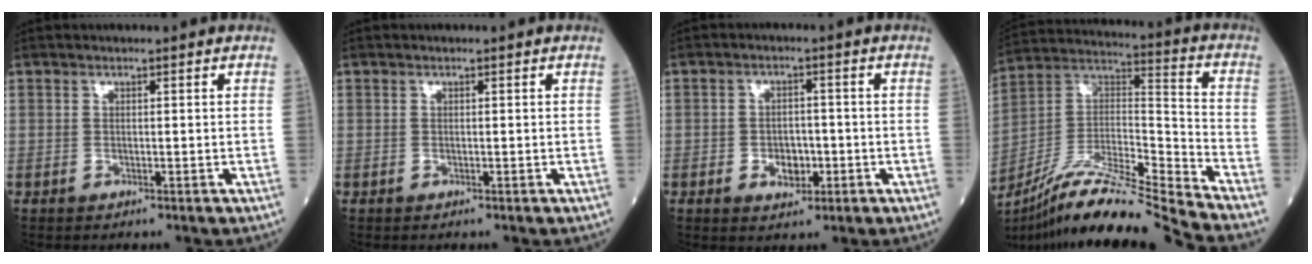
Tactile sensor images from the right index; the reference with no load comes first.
{"total": 0.0}
{"total": 4.3, "force": [-1.4, 2.8, 3.0], "torque": [-0.043, 0.004, -0.016]}
{"total": 19.1, "force": [-17.0, -1.5, 8.6], "torque": [-0.171, 0.011, -0.310]}